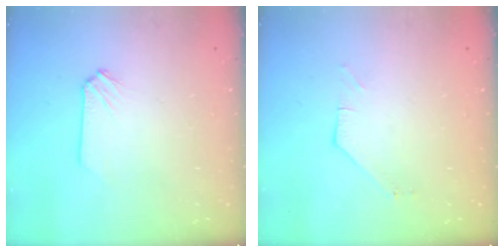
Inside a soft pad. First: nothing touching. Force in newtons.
{"total": 1.3, "press": 1.3, "slide": 0.2}